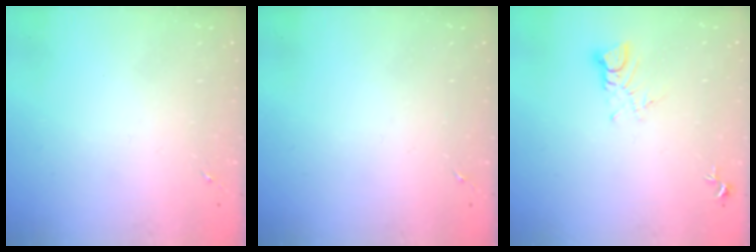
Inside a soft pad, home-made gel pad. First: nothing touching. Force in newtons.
{"total": 0.0}
{"total": 4.4, "press": 4.4, "slide": 0.3}